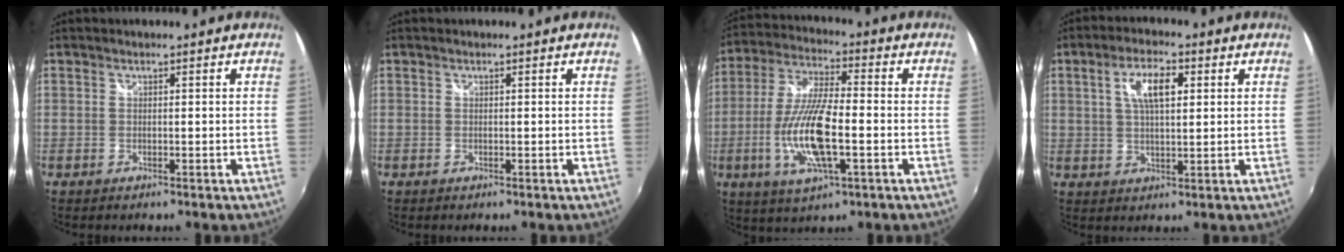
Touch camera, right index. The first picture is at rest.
{"total": 0.0}
{"total": 14.7, "force": [-3.6, 4.3, 13.6], "torque": [-0.279, -0.009, -0.069]}
{"total": 7.0, "force": [2.2, 2.6, 6.1], "torque": [-0.110, 0.009, 0.041]}